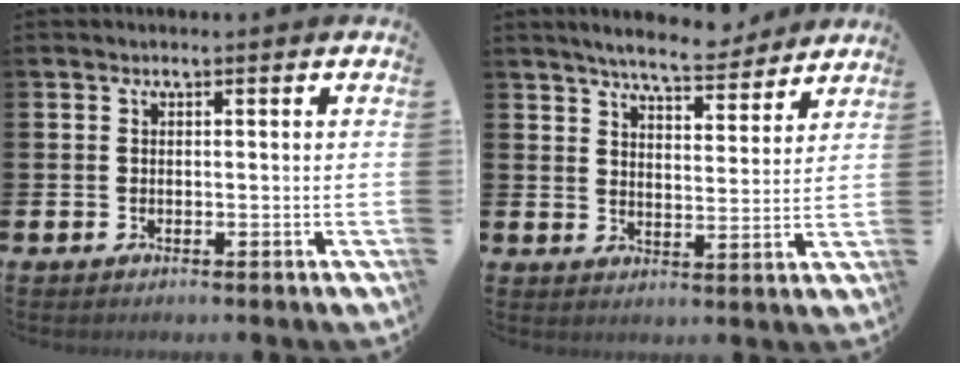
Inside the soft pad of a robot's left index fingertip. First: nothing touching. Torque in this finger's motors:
{"motor_torque": [0.30, -0.32, 0.58, 0.16]}